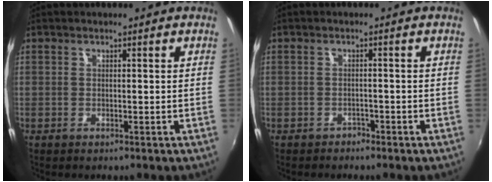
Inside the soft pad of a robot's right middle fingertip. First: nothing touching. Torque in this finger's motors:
{"motor_torque": [0.37, -0.39, 0.04, 0.04]}